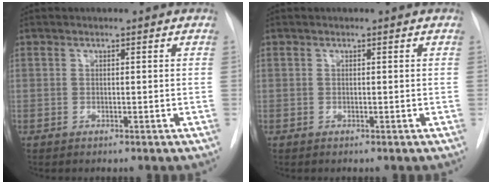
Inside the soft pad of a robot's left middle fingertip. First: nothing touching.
{"total": 0.0}